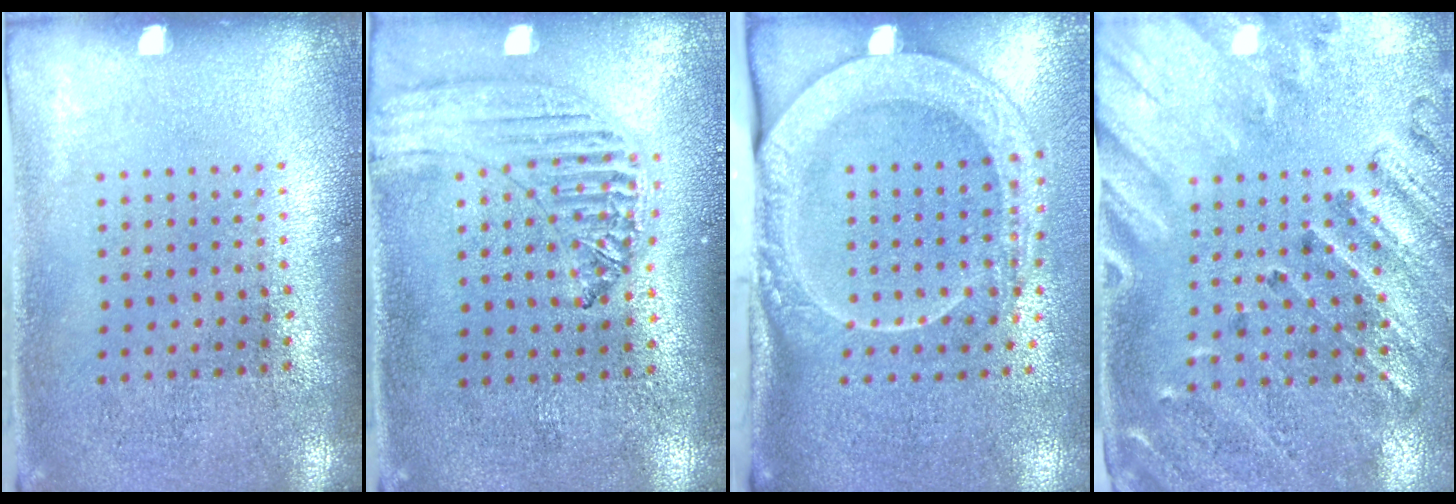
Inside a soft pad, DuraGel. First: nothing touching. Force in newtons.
{"total": 0.9, "press": 0.9, "slide": 0.1}
{"total": 2.8, "press": 2.1, "slide": 1.8}
{"total": 2.5, "press": 2.2, "slide": 1.3}